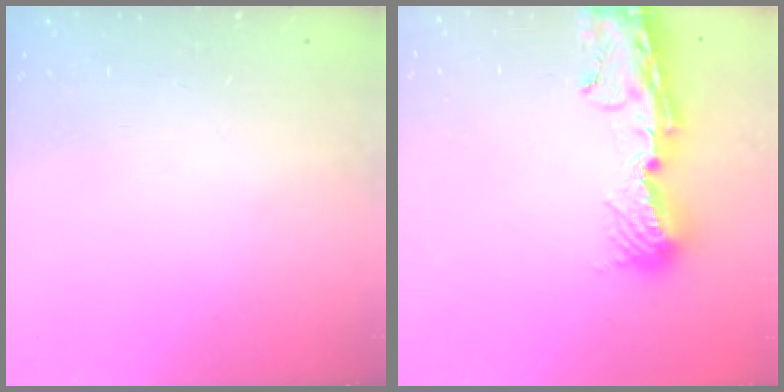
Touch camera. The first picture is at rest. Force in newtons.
{"total": 13.0, "press": 12.9, "slide": 1.3}